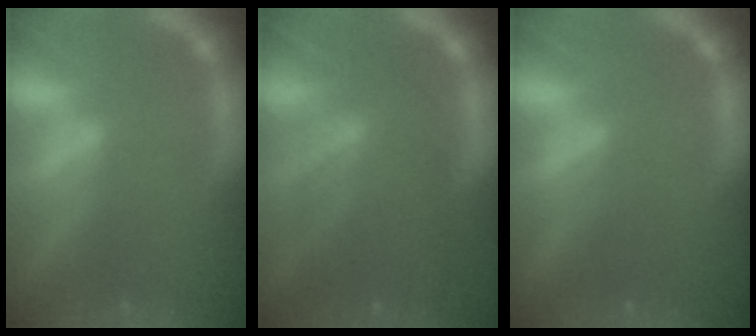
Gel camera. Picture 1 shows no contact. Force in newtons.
{"total": 8.1}
{"total": 2.0}